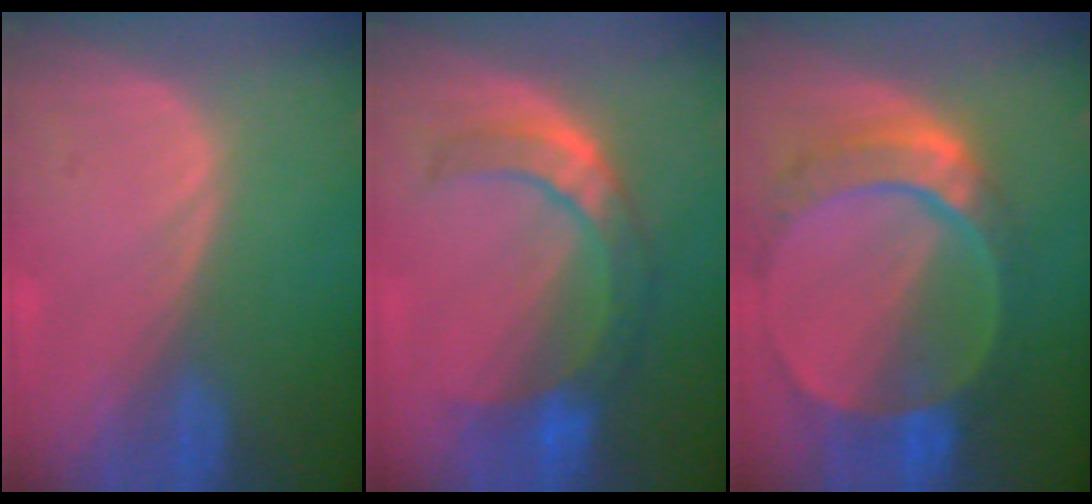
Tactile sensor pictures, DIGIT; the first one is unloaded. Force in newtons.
{"total": 7.5, "press": 7.3, "slide": 1.7}
{"total": 10.1, "press": 8.6, "slide": 5.4}